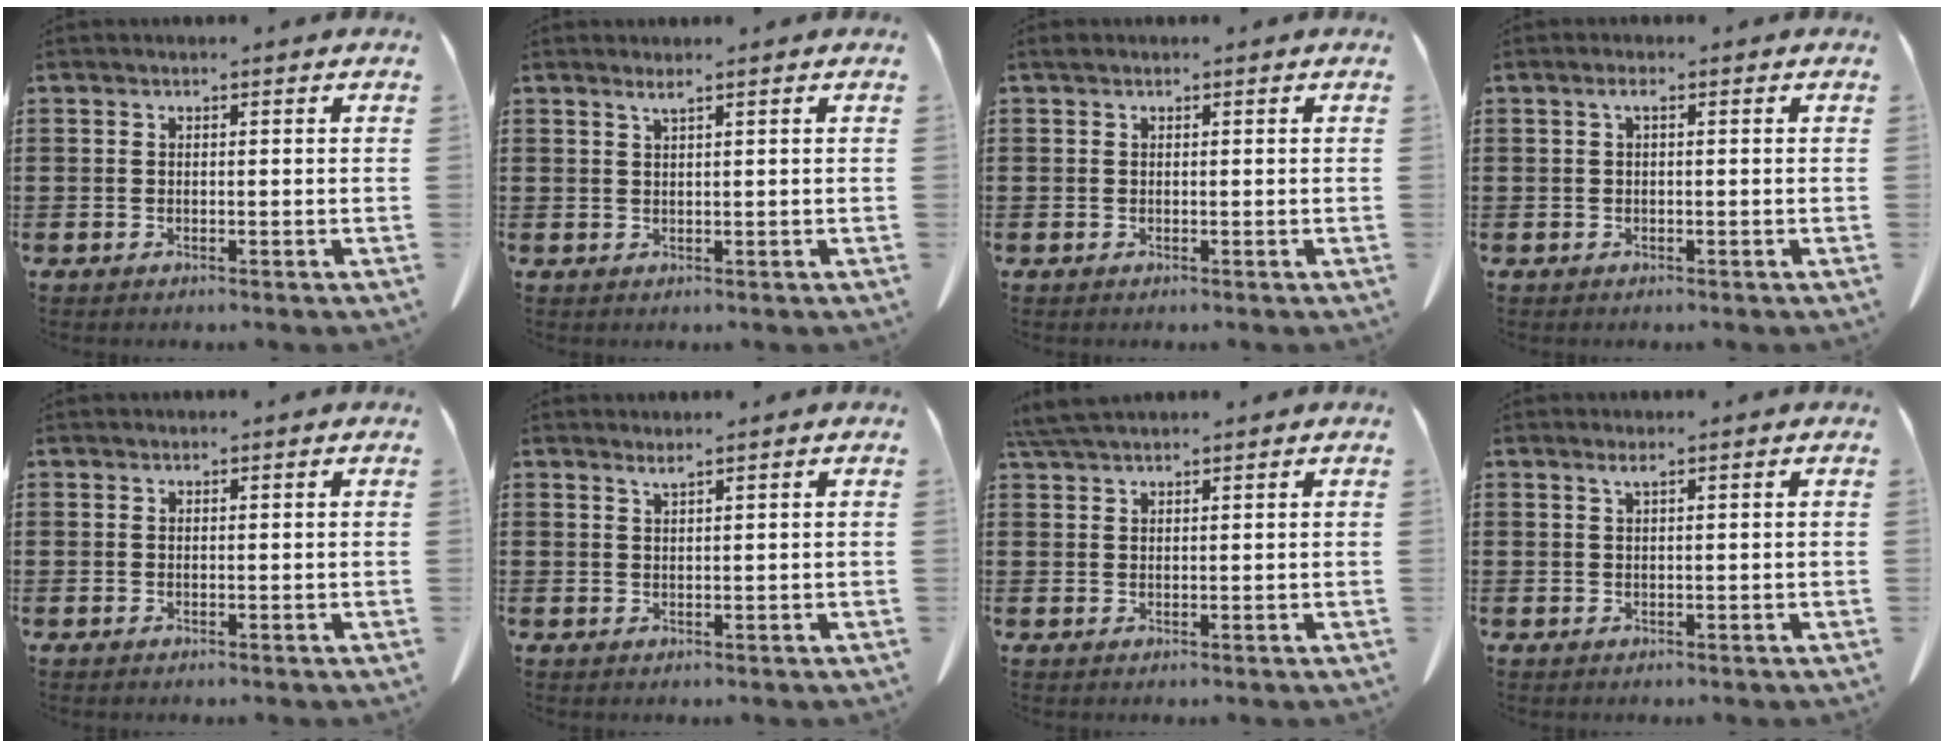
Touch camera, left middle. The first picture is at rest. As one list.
[{"total": 1.1, "force": [0.9, -0.2, 0.7], "torque": [-0.013, -0.003, 0.017]}, {"total": 0.5, "force": [0.3, 0.4, 0.1], "torque": [-0.004, 0.004, 0.005]}, {"total": 1.3, "force": [0.1, 0.3, 1.3], "torque": [-0.025, 0.001, 0.001]}, {"total": 0.0}, {"total": 1.3, "force": [1.2, -0.2, 0.5], "torque": [-0.009, -0.003, 0.023]}, {"total": 3.6, "force": [3.2, 0.5, 1.7], "torque": [-0.041, -0.002, 0.061]}, {"total": 1.0, "force": [0.6, 0.0, 0.8], "torque": [-0.016, 0.000, 0.011]}]